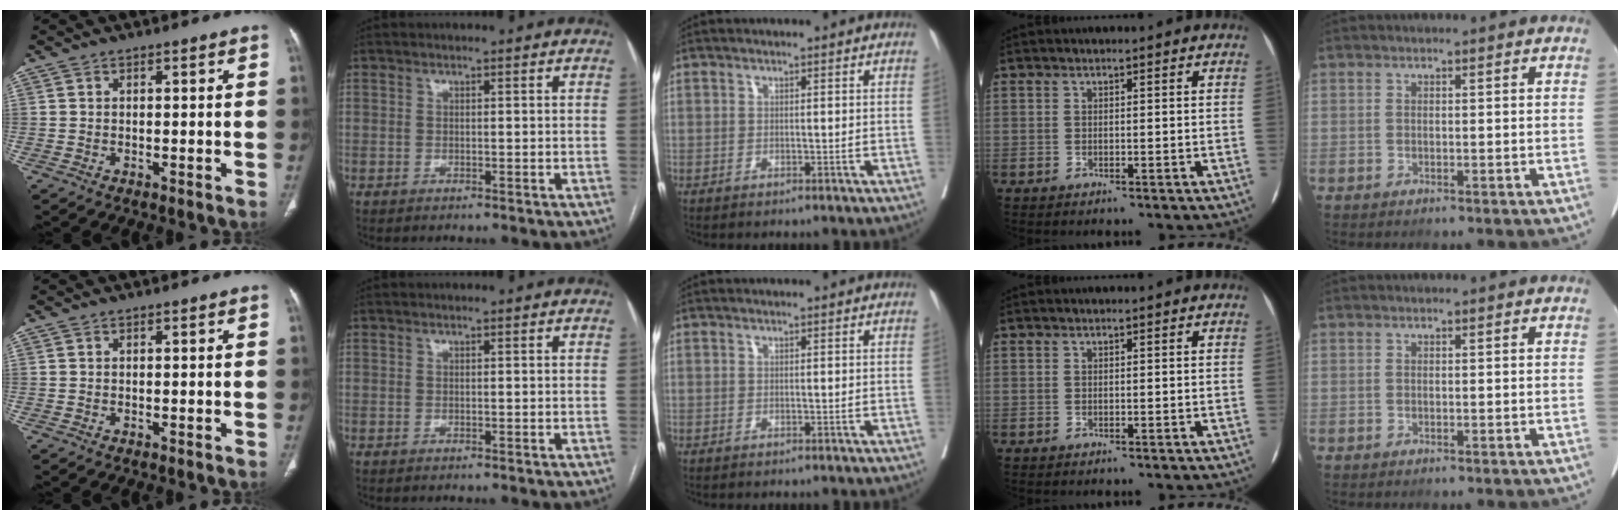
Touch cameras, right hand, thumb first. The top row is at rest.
{}